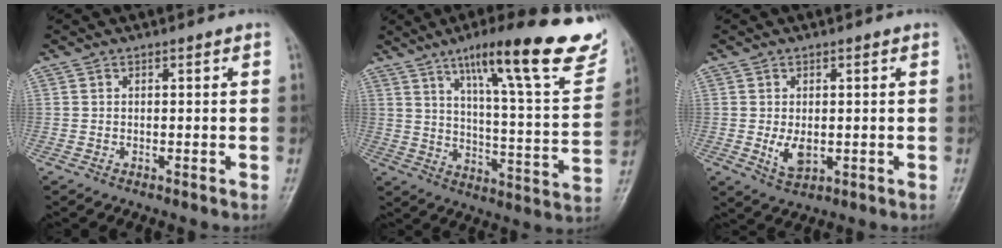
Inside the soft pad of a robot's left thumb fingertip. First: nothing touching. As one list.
[{"total": 25.6, "force": [16.0, 4.9, 19.3], "torque": [-0.251, -0.053, 0.231]}, {"total": 4.1, "force": [-0.3, 2.5, 3.2], "torque": [-0.053, -0.010, 0.003]}]